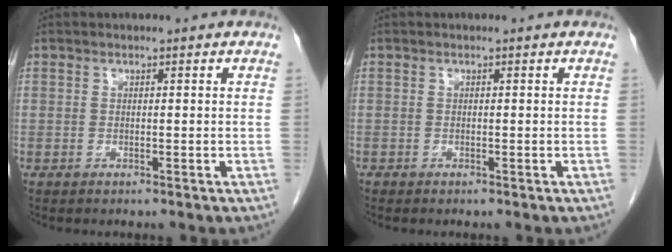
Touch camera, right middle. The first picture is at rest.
{"total": 0.0}